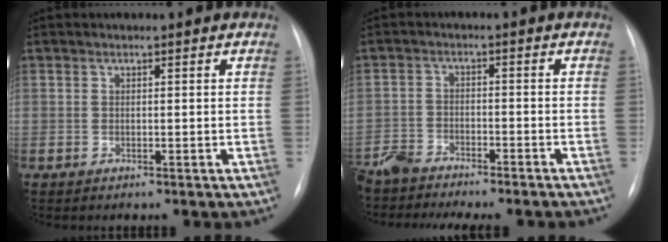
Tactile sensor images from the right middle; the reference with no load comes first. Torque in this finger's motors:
{"motor_torque": [-0.25, -0.65, 0.37, 0.07]}